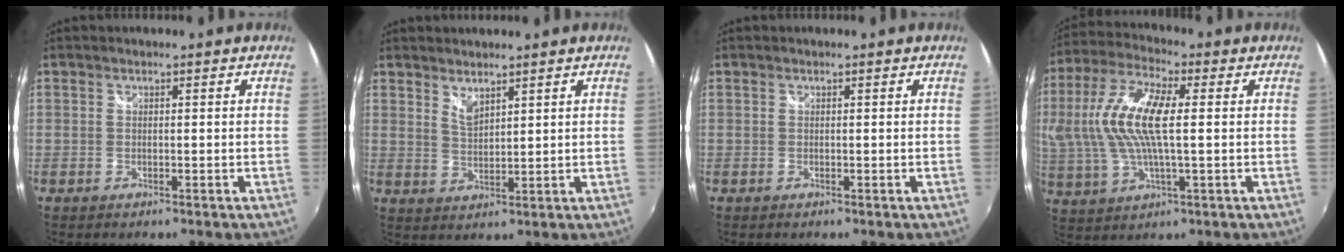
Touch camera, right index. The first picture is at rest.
{"total": 3.2, "force": [2.7, 0.8, 1.6], "torque": [-0.026, -0.003, 0.047]}
{"total": 0.0}
{"total": 15.5, "force": [1.7, 5.5, 14.3], "torque": [-0.287, 0.010, 0.031]}